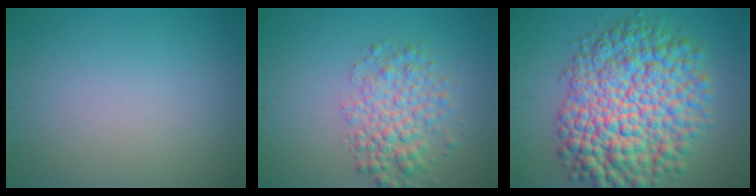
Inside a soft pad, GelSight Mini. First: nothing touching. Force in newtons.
{"total": 4.3, "press": 4.3, "slide": 0.1}
{"total": 12.9, "press": 12.9, "slide": 0.3}